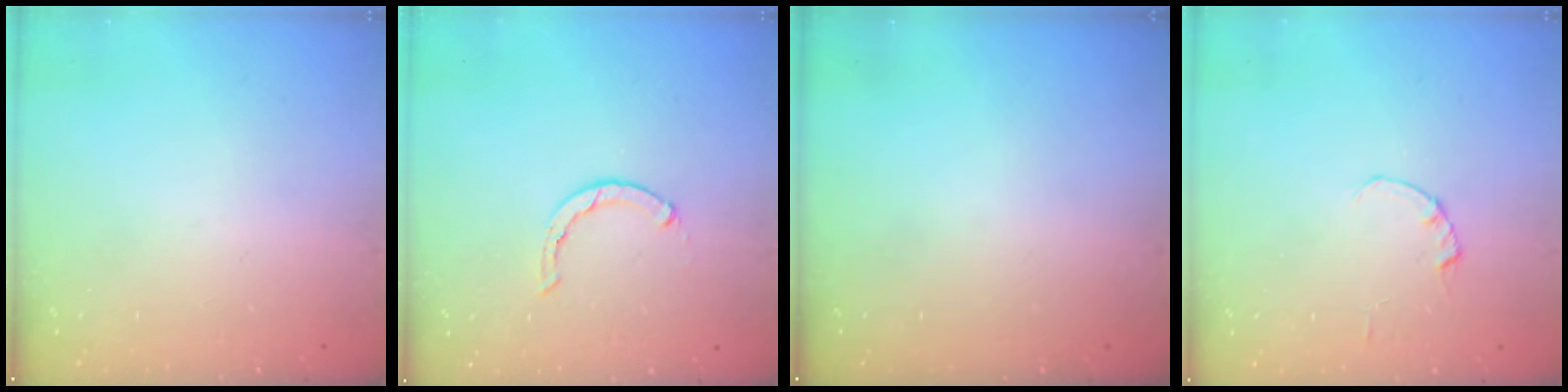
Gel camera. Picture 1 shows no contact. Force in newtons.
{"total": 0.7, "press": 0.6, "slide": 0.2}
{"total": 0.0}
{"total": 0.0}